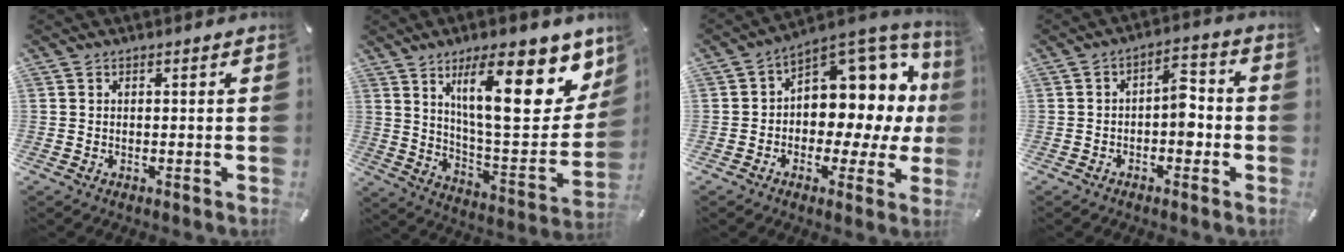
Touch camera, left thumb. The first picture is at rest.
{"total": 24.2, "force": [12.4, 8.5, 18.9], "torque": [-0.273, -0.073, 0.195]}
{"total": 10.8, "force": [3.6, 7.8, 6.6], "torque": [-0.075, -0.058, 0.060]}
{"total": 6.5, "force": [-1.7, 3.8, 5.0], "torque": [-0.079, 0.018, -0.031]}